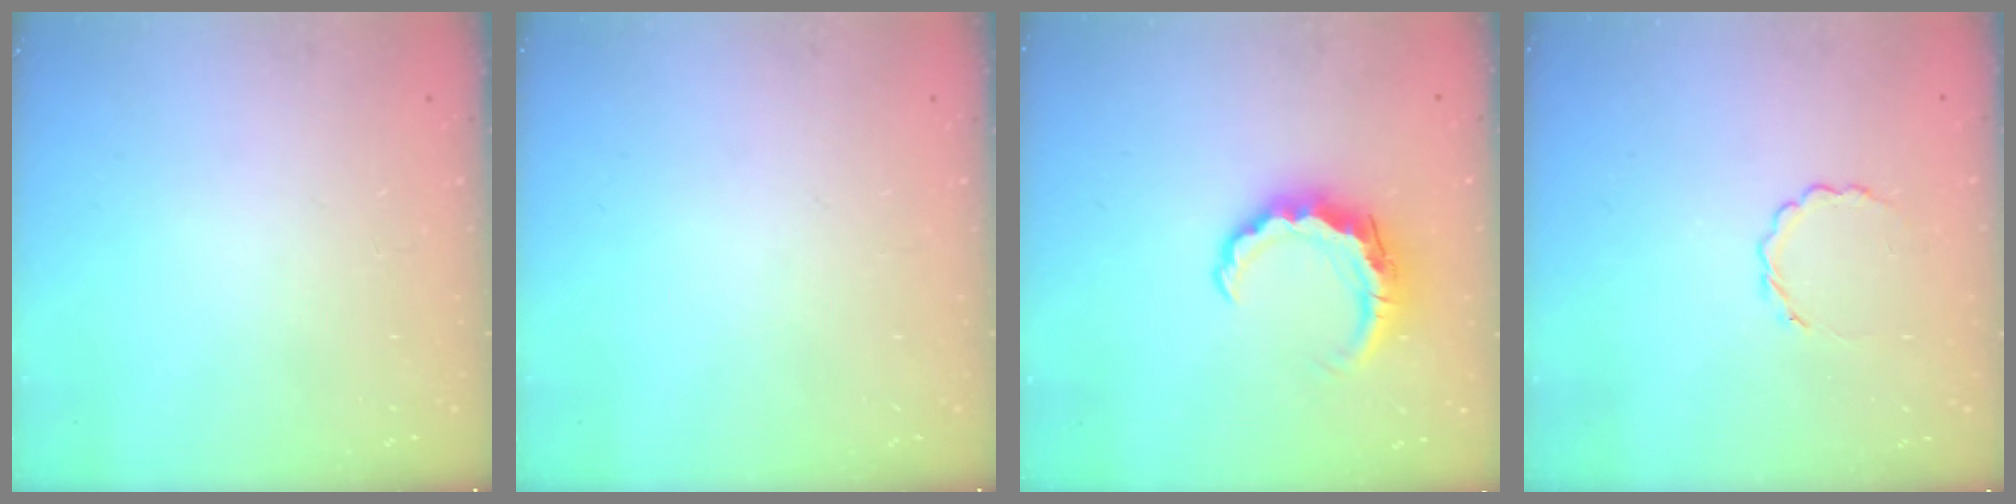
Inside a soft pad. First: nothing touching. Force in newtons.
{"total": 0.0}
{"total": 7.8, "press": 7.7, "slide": 1.4}
{"total": 3.9, "press": 3.6, "slide": 1.3}